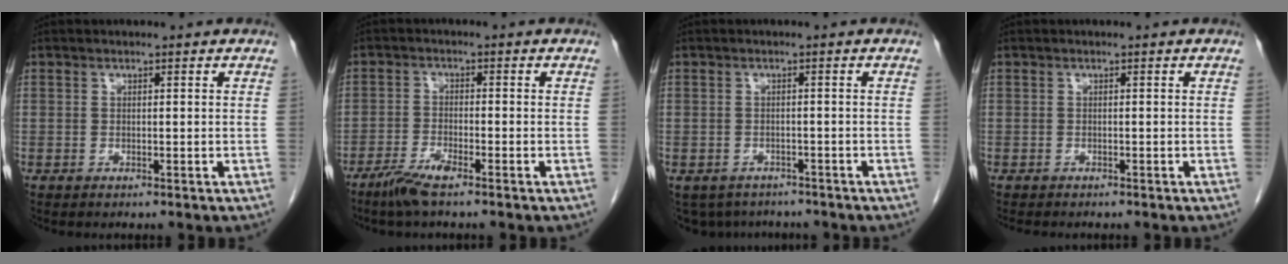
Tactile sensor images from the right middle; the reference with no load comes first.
{"total": 4.2, "force": [-3.2, 0.2, 2.7], "torque": [-0.060, -0.008, -0.065]}
{"total": 6.2, "force": [-5.2, 3.1, 0.8], "torque": [-0.008, 0.000, -0.067]}
{"total": 2.8, "force": [-2.4, 0.7, 1.2], "torque": [-0.020, -0.006, -0.027]}